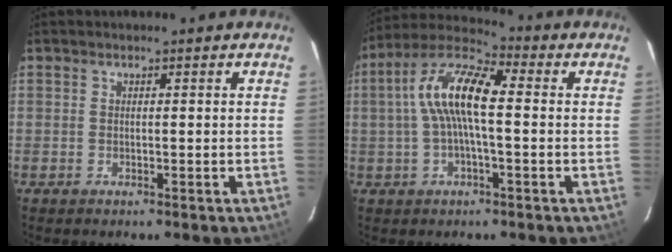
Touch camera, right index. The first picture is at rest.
{"total": 11.8, "force": [0.7, 3.6, 11.2], "torque": [-0.223, 0.024, 0.003]}